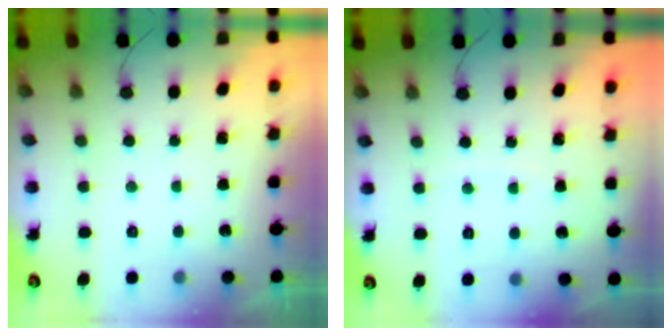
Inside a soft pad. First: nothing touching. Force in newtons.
{"total": 2.3, "press": 2.3, "slide": 0.3}